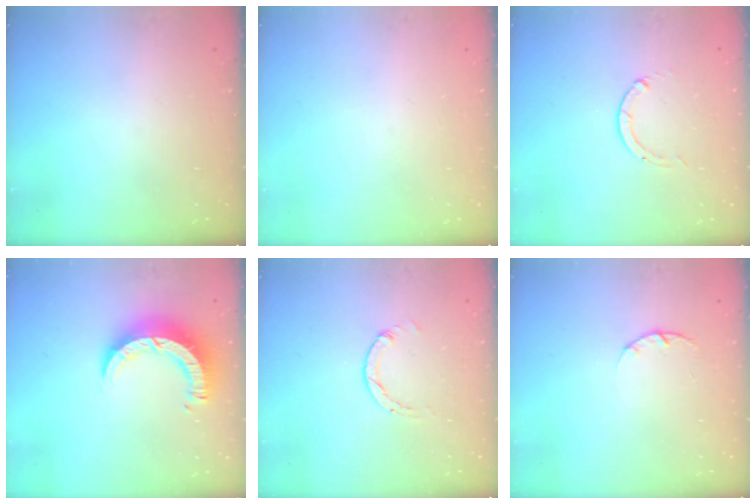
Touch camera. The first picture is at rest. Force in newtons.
{"total": 0.0}
{"total": 0.0}
{"total": 9.7, "press": 9.6, "slide": 1.0}
{"total": 1.3, "press": 1.2, "slide": 0.2}
{"total": 2.0, "press": 1.9, "slide": 0.4}